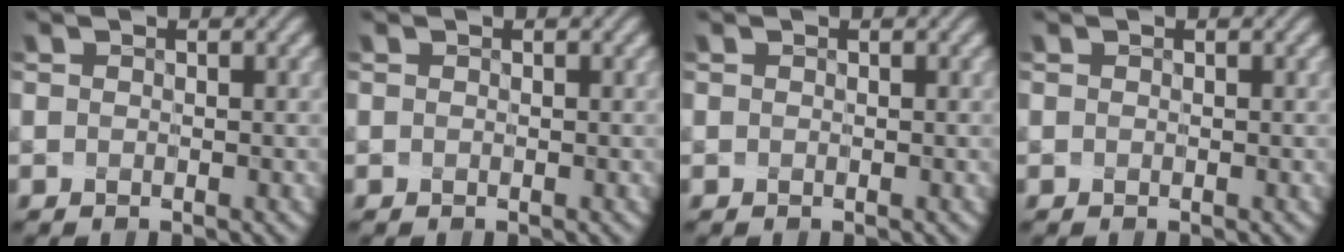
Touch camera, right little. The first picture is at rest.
{"total": 0.0}
{"total": 0.0}
{"total": 0.0}